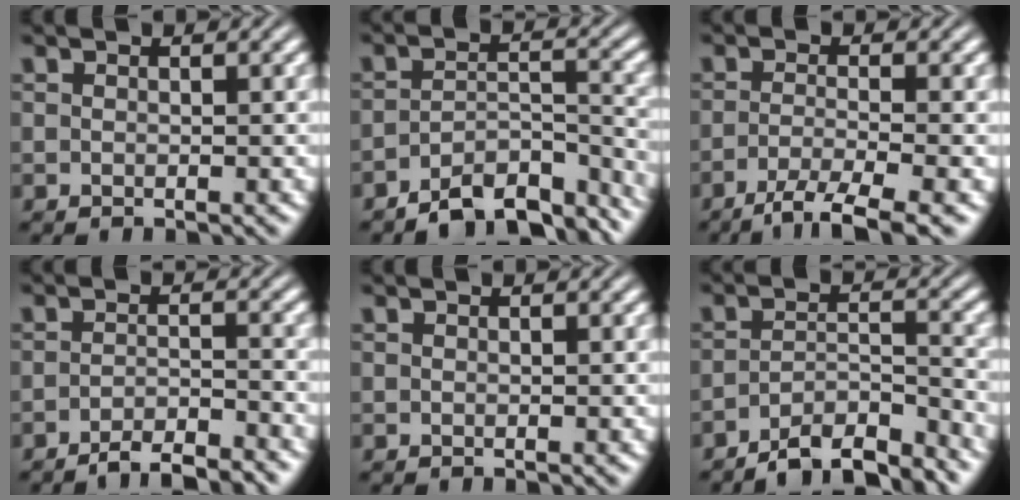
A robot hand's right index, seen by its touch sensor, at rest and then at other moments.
{"total": 8.7, "force": [-7.7, 2.1, 3.4], "torque": [-0.031, -0.022, -0.112]}
{"total": 5.5, "force": [-4.1, 0.6, 3.6], "torque": [-0.053, -0.021, -0.055]}
{"total": 4.1, "force": [-3.9, -0.1, 1.2], "torque": [-0.003, -0.010, -0.062]}
{"total": 0.0}
{"total": 6.6, "force": [-6.2, 0.8, 2.1], "torque": [-0.019, -0.018, -0.095]}